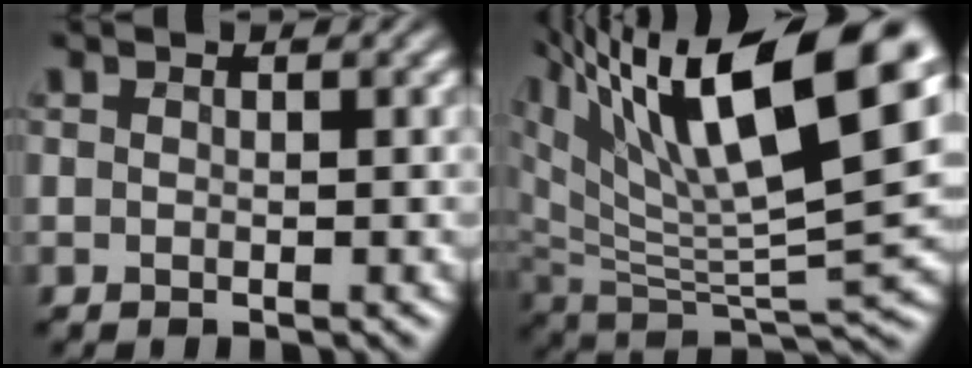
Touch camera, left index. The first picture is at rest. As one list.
[{"total": 16.1, "force": [8.5, 5.3, 12.6], "torque": [-0.250, 0.032, 0.154]}]